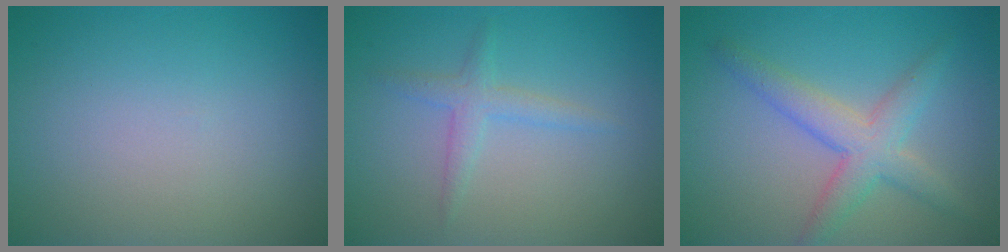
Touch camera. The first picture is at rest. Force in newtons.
{"total": 1.8, "press": 1.8, "slide": 0.1}
{"total": 4.1, "press": 4.1, "slide": 0.1}